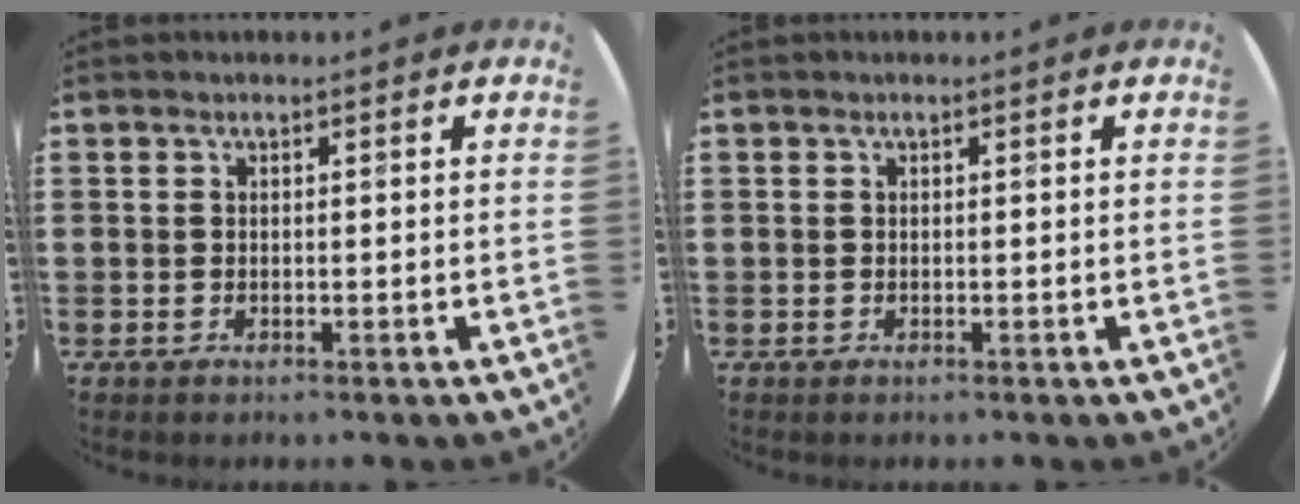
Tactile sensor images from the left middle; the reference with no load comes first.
{"total": 0.0}